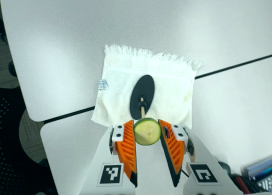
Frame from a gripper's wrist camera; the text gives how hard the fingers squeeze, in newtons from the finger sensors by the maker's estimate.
{"total": 8.6, "left": 8.2, "right": 8.9}